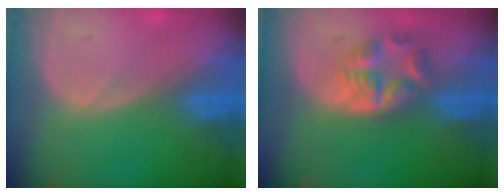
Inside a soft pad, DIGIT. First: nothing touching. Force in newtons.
{"total": 6.1, "press": 5.0, "slide": 3.4}